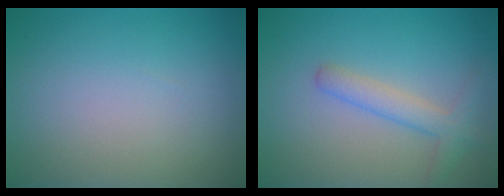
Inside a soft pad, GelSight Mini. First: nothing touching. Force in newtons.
{"total": 2.7, "press": 2.7, "slide": 0.1}